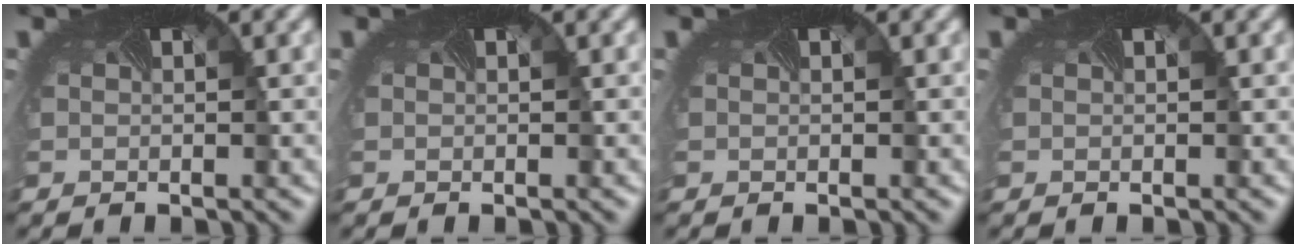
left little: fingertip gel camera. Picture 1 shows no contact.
{"total": 0.0}
{"total": 0.0}
{"total": 0.0}